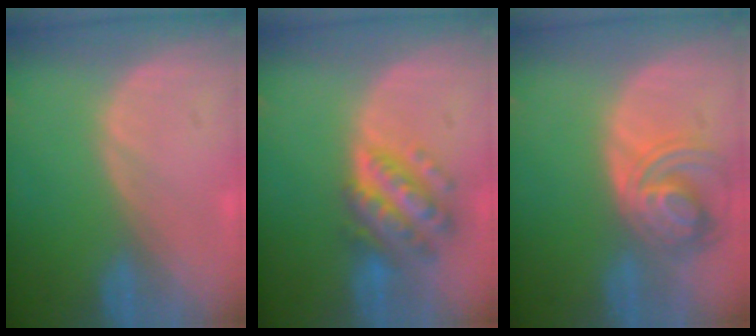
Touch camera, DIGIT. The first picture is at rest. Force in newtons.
{"total": 7.6, "press": 7.6, "slide": 0.6}
{"total": 7.2, "press": 6.8, "slide": 2.5}